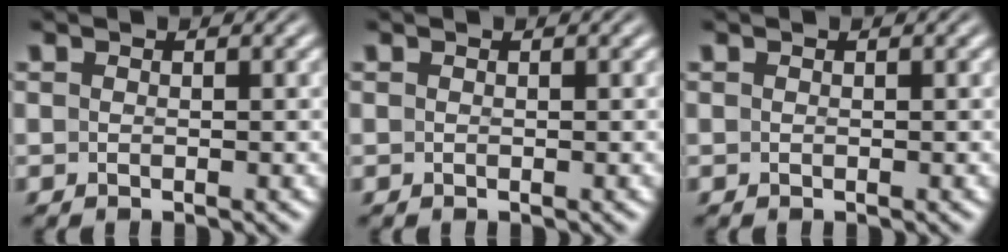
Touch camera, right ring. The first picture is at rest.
{"total": 0.0}
{"total": 0.0}